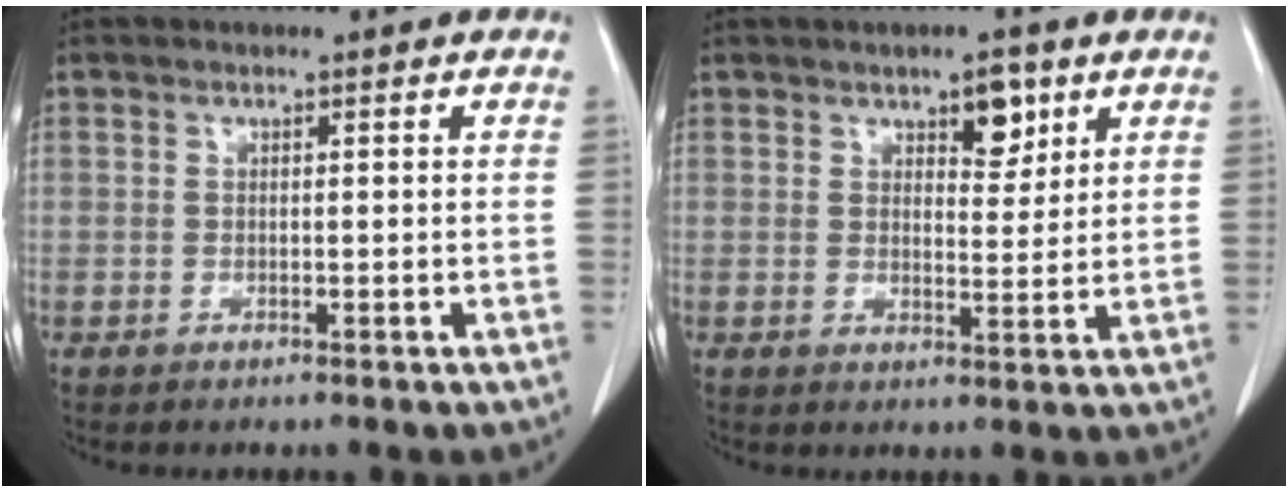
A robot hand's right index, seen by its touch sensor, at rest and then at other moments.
{"total": 4.5, "force": [2.7, 1.9, 3.1], "torque": [-0.043, -0.003, 0.040]}